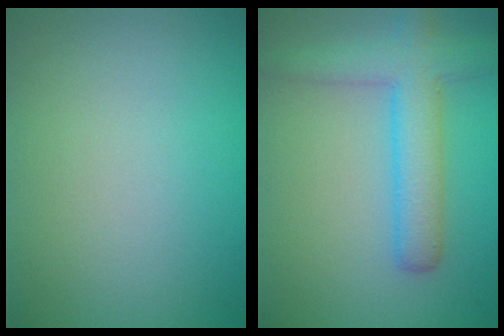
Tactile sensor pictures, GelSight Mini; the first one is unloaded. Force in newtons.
{"total": 4.6, "press": 4.6, "slide": 0.2}